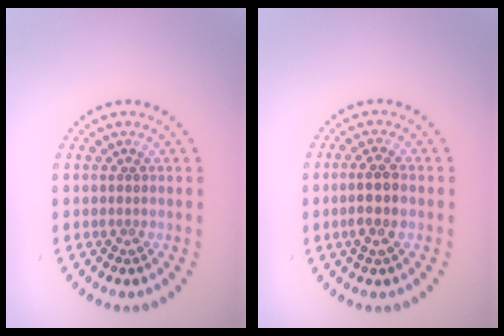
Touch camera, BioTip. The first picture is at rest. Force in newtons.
{"total": 2.6, "press": 2.4, "slide": 1.0}